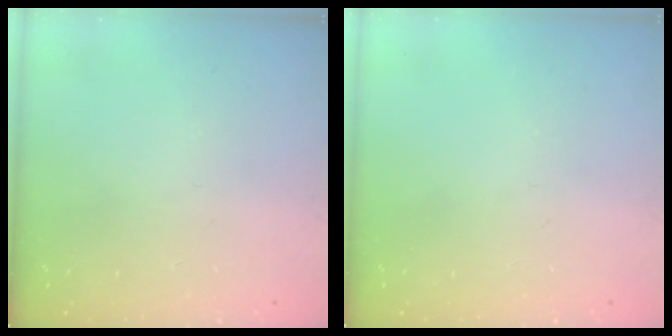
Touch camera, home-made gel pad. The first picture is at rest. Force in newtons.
{"total": 0.0}